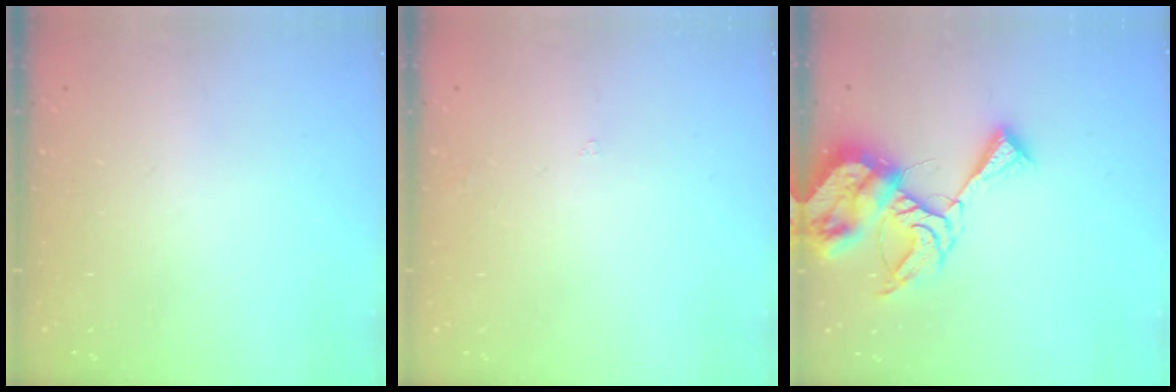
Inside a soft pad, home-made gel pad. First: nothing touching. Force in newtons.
{"total": 2.3, "press": 2.3, "slide": 0.5}
{"total": 13.1, "press": 13.0, "slide": 1.4}